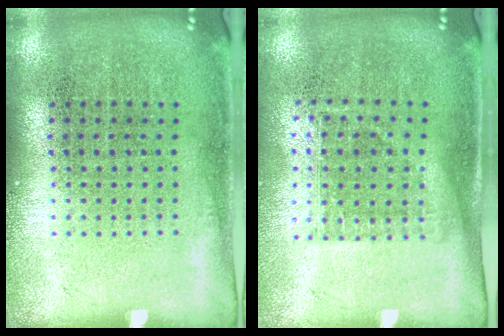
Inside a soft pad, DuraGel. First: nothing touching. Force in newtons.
{"total": 1.1, "press": 0.9, "slide": 0.7}